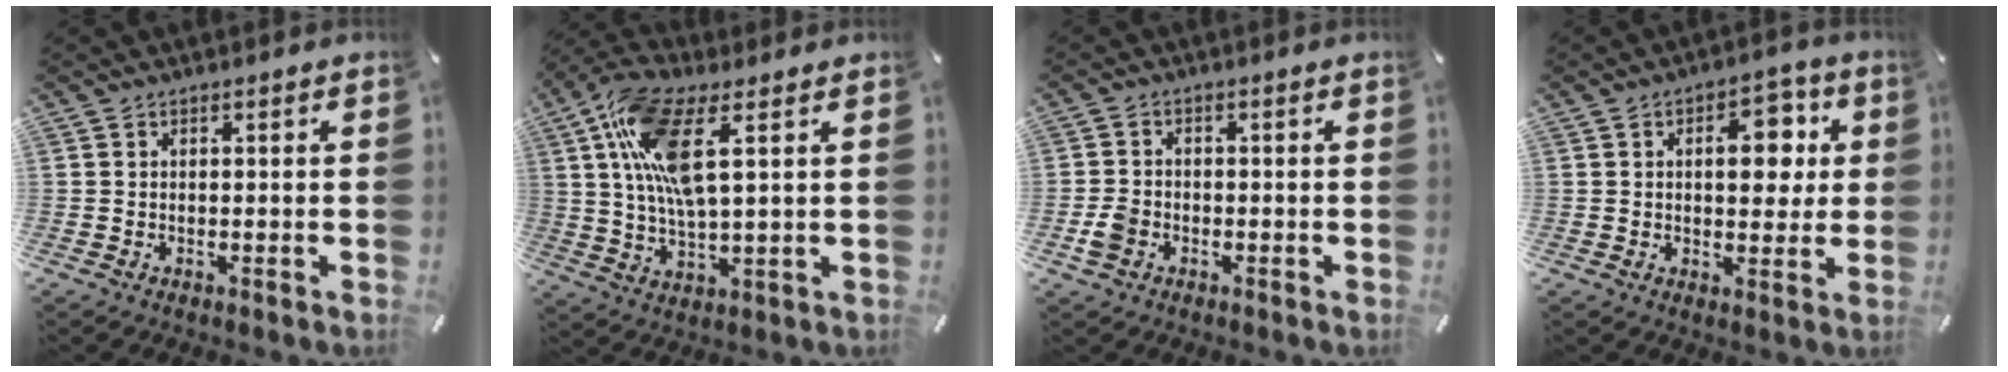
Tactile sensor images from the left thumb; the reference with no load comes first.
{"total": 14.0, "force": [5.0, 4.8, 12.1], "torque": [-0.260, -0.005, 0.088]}
{"total": 3.8, "force": [-1.5, 3.0, 2.0], "torque": [-0.038, 0.006, -0.027]}
{"total": 10.5, "force": [2.2, 6.2, 8.1], "torque": [-0.097, -0.006, 0.030]}